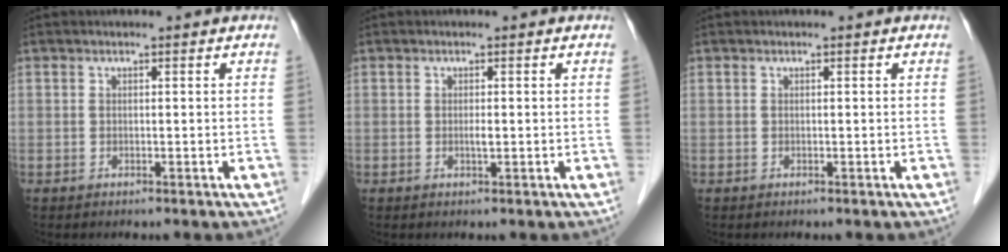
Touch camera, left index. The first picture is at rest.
{"total": 0.8, "force": [-0.1, 0.1, 0.8], "torque": [-0.016, -0.002, -0.001]}
{"total": 0.0}